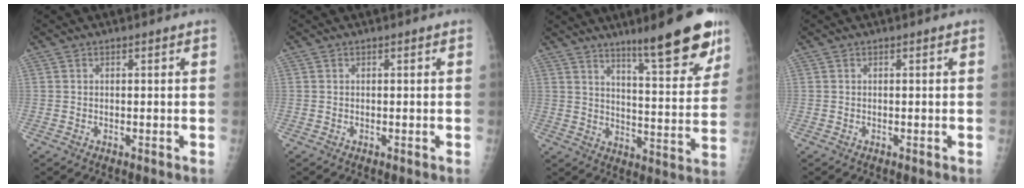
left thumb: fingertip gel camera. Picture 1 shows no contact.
{"total": 0.0}
{"total": 16.8, "force": [11.2, 2.8, 12.2], "torque": [-0.133, -0.066, 0.167]}
{"total": 0.0}